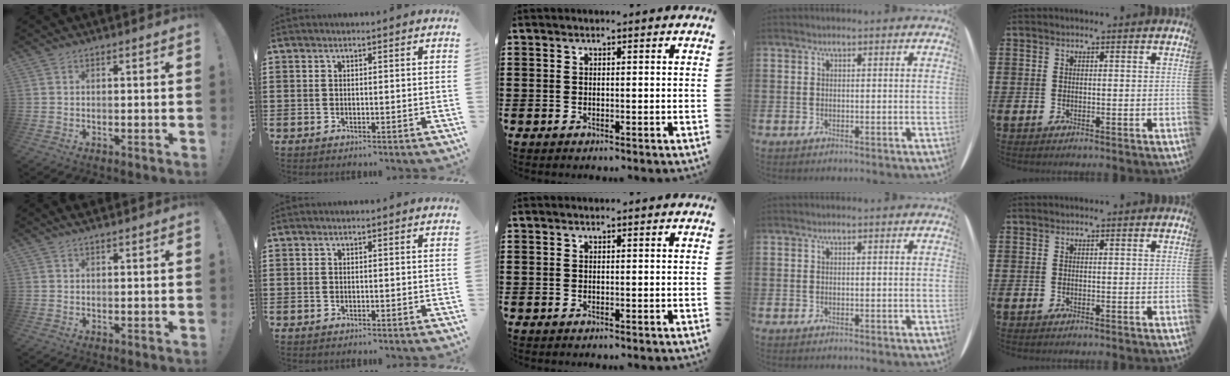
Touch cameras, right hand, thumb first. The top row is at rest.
{"thumb": {"total": 1.4, "force": [1.3, 0.0, 0.4], "torque": [-0.003, -0.004, 0.023]}}